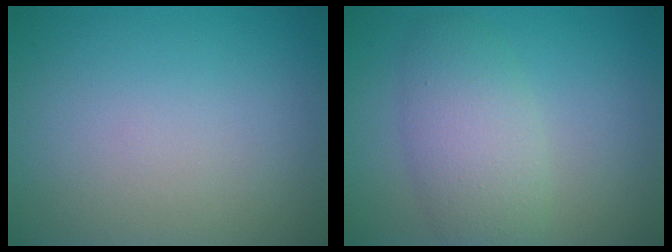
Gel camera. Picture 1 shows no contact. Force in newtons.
{"total": 4.5, "press": 4.5, "slide": 0.2}